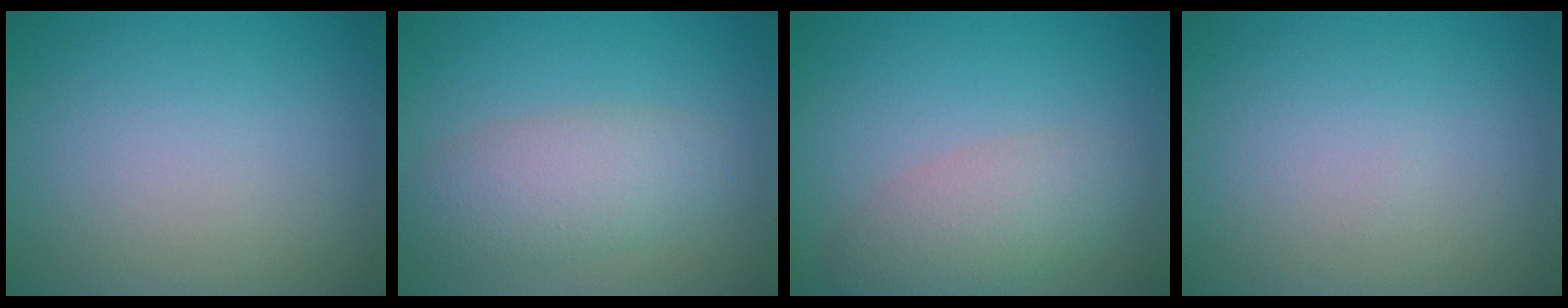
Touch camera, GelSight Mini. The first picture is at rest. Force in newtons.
{"total": 4.3, "press": 4.3, "slide": 0.1}
{"total": 3.8, "press": 3.8, "slide": 0.3}
{"total": 0.0}